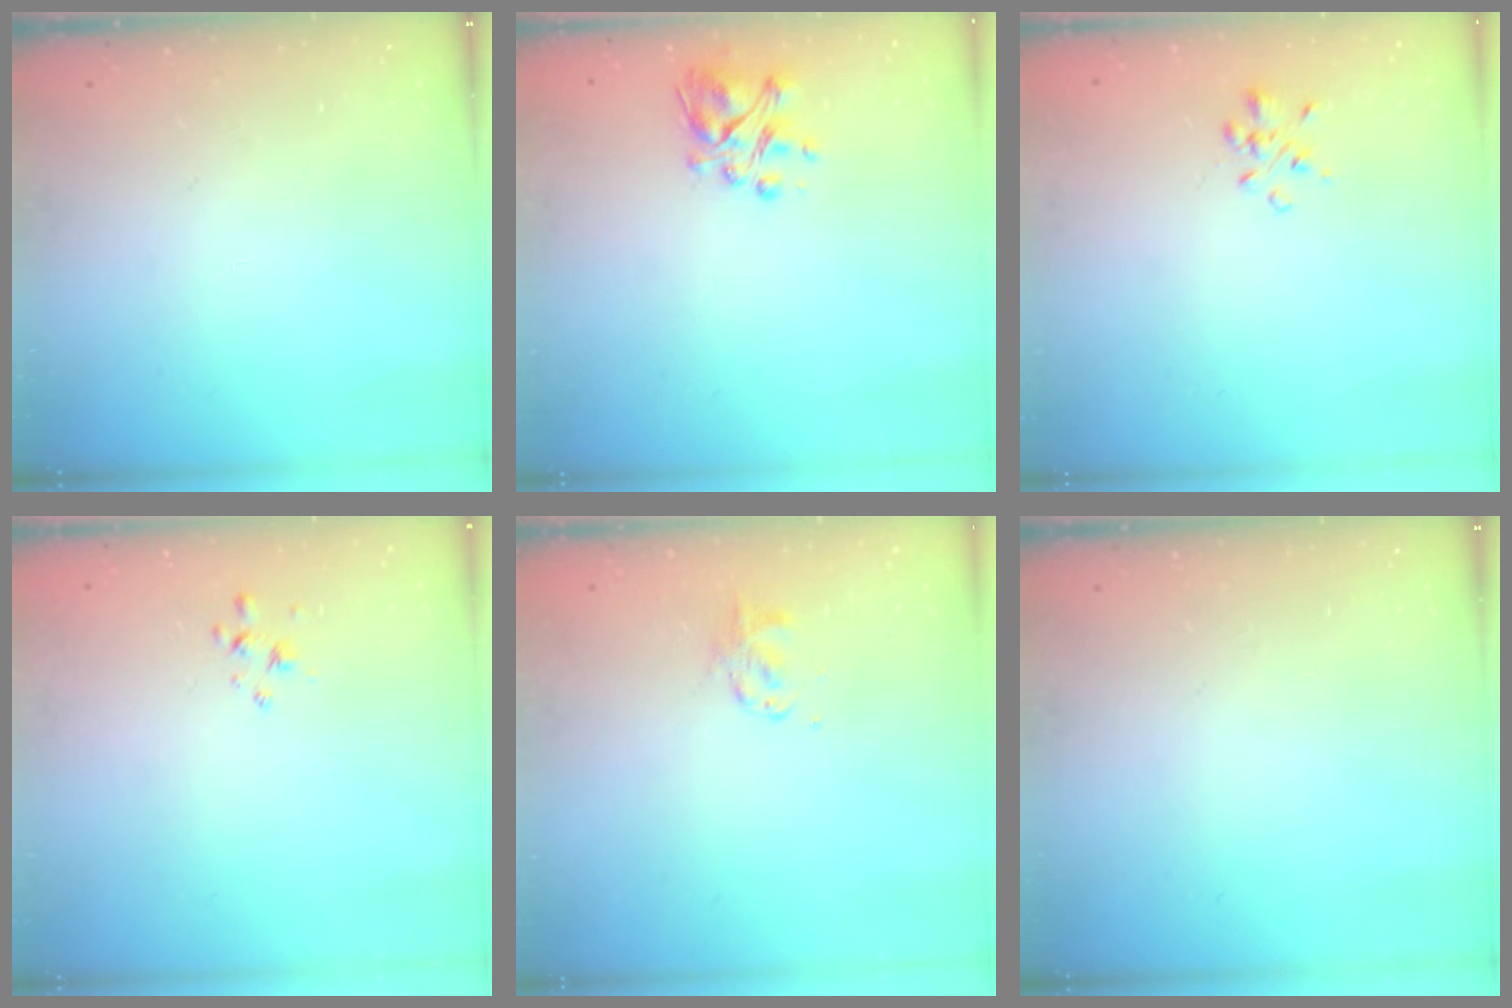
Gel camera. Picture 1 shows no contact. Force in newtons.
{"total": 4.7, "press": 4.6, "slide": 1.1}
{"total": 1.4, "press": 1.3, "slide": 0.6}
{"total": 2.1, "press": 1.9, "slide": 0.8}
{"total": 2.8, "press": 2.7, "slide": 0.4}
{"total": 0.0}